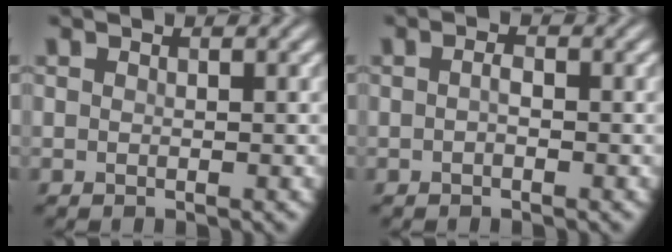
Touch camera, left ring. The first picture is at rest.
{"total": 0.9, "force": [-0.2, 0.3, 0.8], "torque": [-0.018, 0.001, -0.005]}